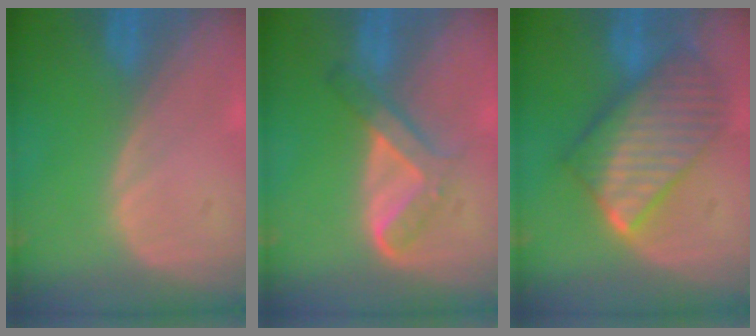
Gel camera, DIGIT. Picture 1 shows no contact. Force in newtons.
{"total": 5.3, "press": 5.0, "slide": 1.9}
{"total": 10.2, "press": 10.2, "slide": 0.8}